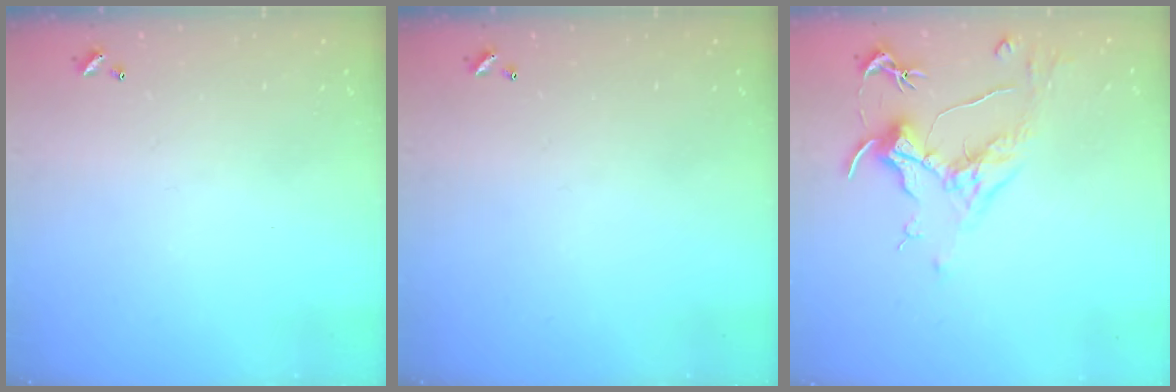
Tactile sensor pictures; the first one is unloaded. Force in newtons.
{"total": 0.0}
{"total": 1.8, "press": 1.6, "slide": 0.9}